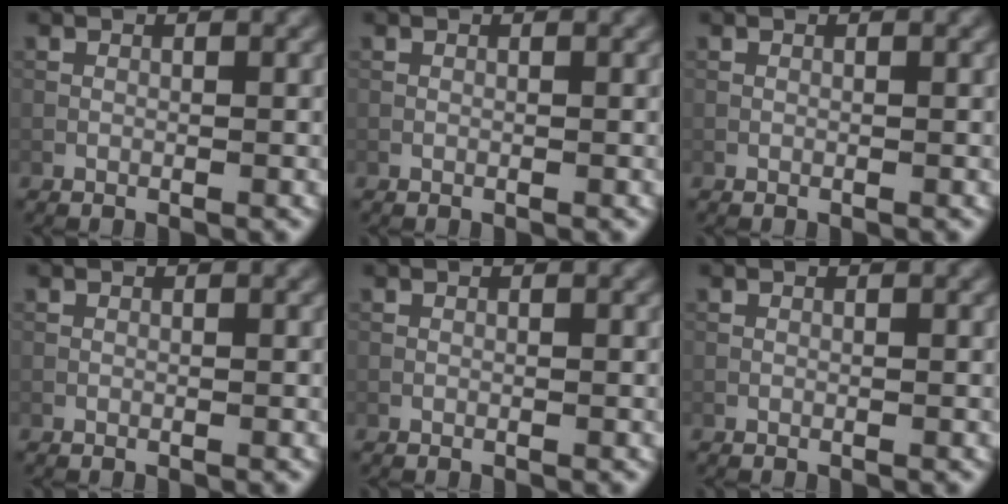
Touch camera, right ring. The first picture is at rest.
{"total": 0.0}
{"total": 0.0}
{"total": 0.0}
{"total": 0.0}
{"total": 0.0}